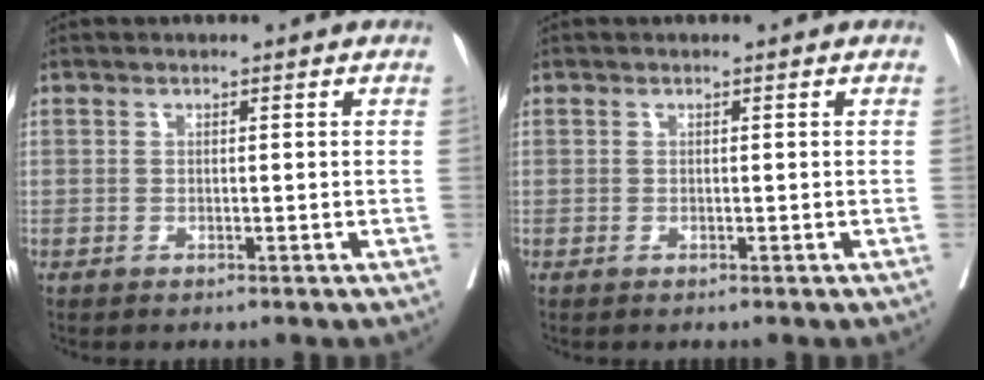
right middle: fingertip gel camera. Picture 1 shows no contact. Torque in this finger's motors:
{"motor_torque": [0.02, -0.58, 0.01, 0.00]}